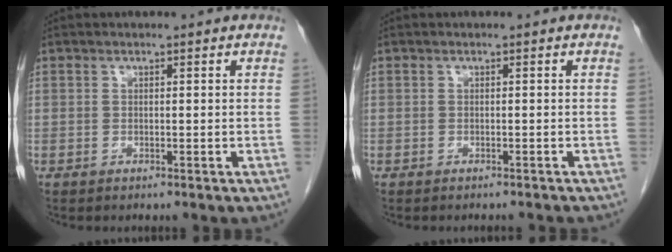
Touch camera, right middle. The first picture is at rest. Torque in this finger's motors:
{"motor_torque": [0.05, -0.10, -0.07, 0.00]}